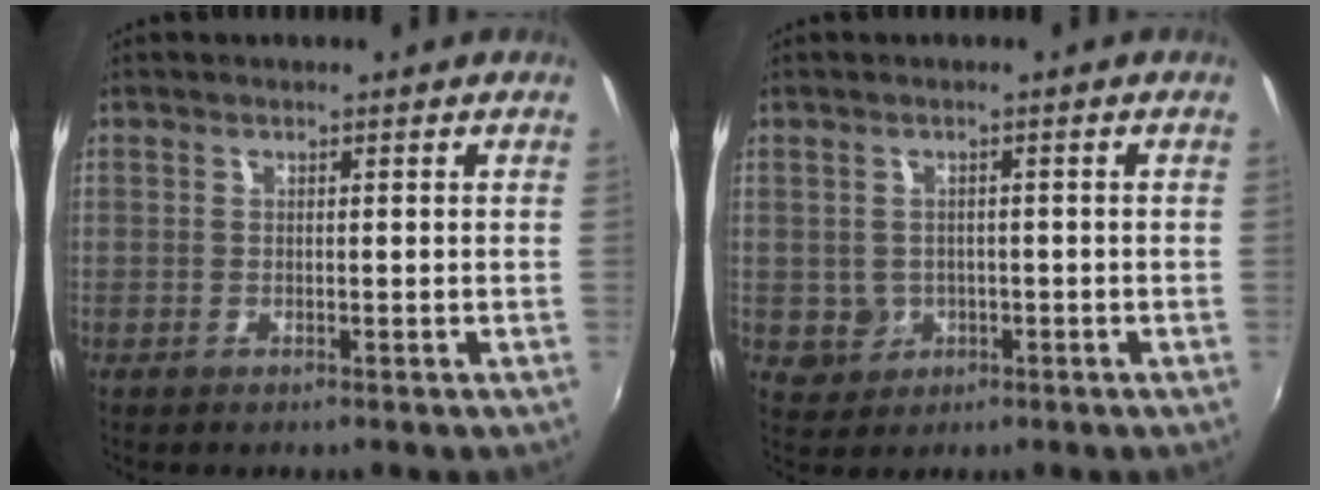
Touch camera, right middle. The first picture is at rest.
{"total": 4.1, "force": [-0.6, 3.9, 0.9], "torque": [-0.025, 0.003, 0.001]}